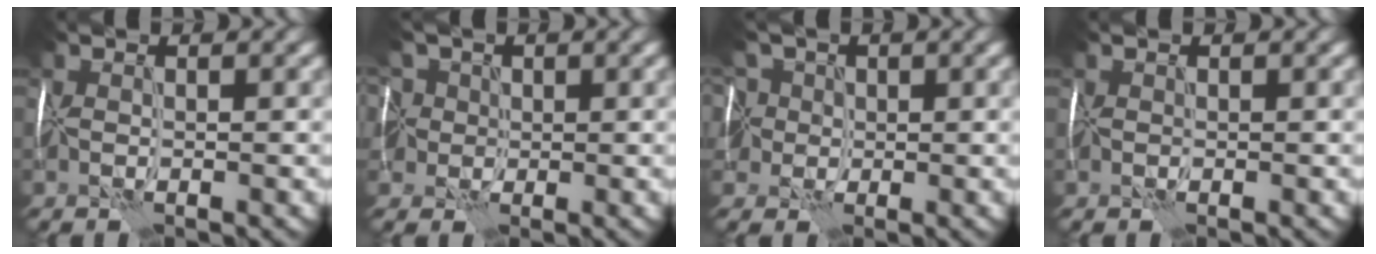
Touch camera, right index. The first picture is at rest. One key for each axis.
{"total": 6.3, "fx": 1.6, "fy": 5.1, "fz": 3.3, "tx": -0.051, "ty": 0.025, "tz": -0.004}
{"total": 6.9, "fx": 1.5, "fy": 5.5, "fz": 4.0, "tx": -0.069, "ty": 0.029, "tz": -0.012}
{"total": 0.0}